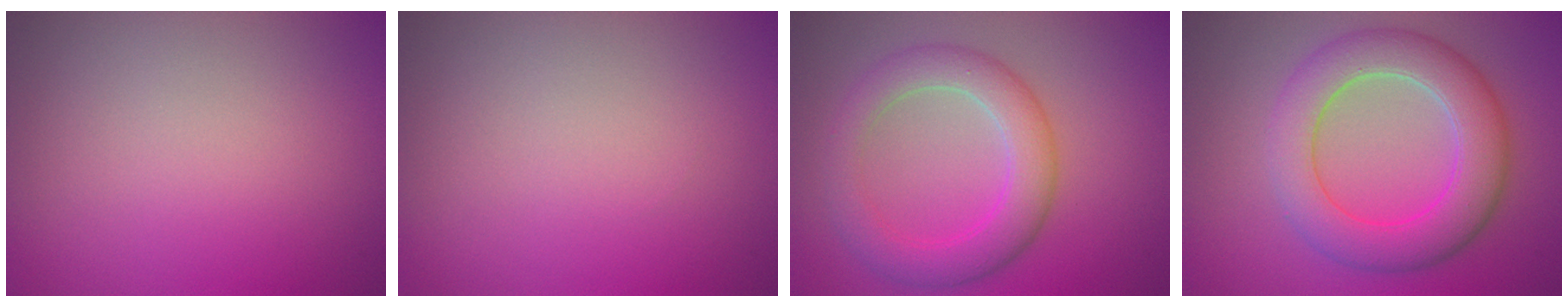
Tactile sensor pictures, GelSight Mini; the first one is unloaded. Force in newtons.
{"total": 0.0}
{"total": 5.0, "press": 5.0, "slide": 0.3}
{"total": 6.9, "press": 6.9, "slide": 0.0}